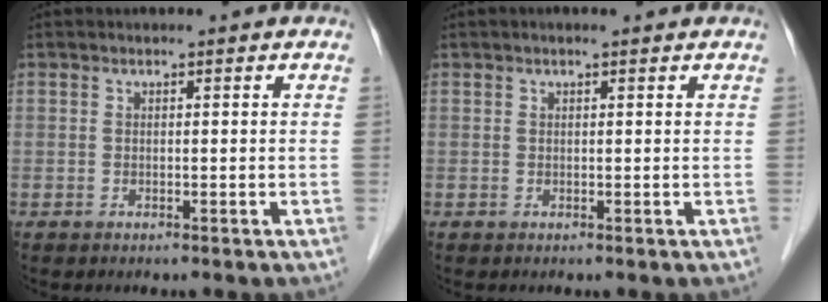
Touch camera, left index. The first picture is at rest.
{"total": 1.1, "force": [0.7, 0.3, 0.8], "torque": [-0.015, 0.009, 0.008]}